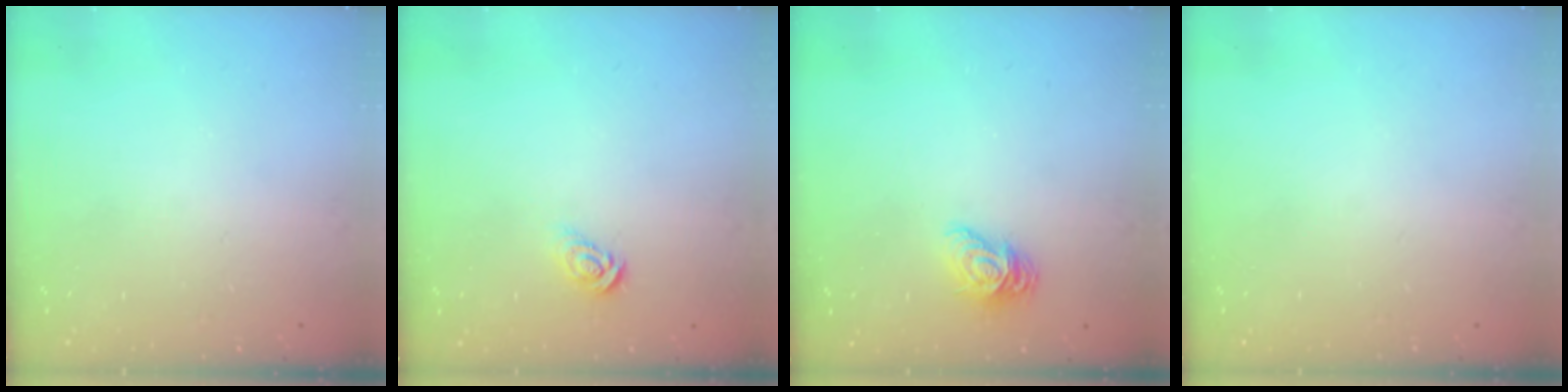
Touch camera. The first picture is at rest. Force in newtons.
{"total": 5.2, "press": 5.2, "slide": 0.4}
{"total": 9.4, "press": 9.4, "slide": 0.3}
{"total": 0.0}